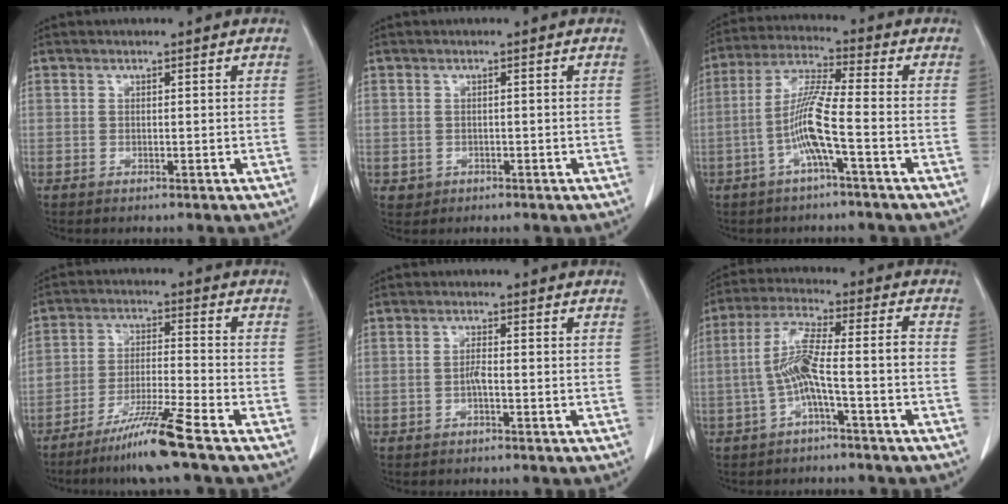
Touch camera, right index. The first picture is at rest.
{"total": 1.4, "force": [-0.5, 1.3, 0.2], "torque": [-0.003, 0.004, -0.002]}
{"total": 8.5, "force": [-2.6, -0.2, 8.1], "torque": [-0.167, 0.008, -0.056]}
{"total": 8.8, "force": [-6.4, -0.9, 5.9], "torque": [-0.106, -0.028, -0.123]}
{"total": 1.6, "force": [-0.5, 0.2, 1.5], "torque": [-0.029, 0.001, -0.011]}
{"total": 8.0, "force": [-2.3, 0.4, 7.6], "torque": [-0.154, 0.023, -0.043]}